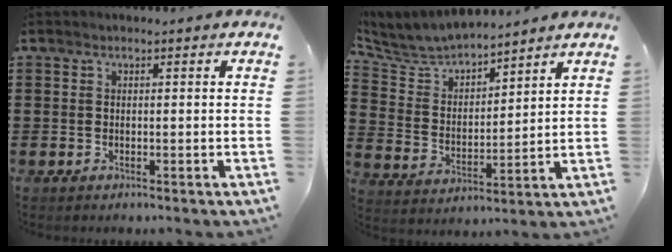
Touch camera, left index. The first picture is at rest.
{"total": 6.0, "force": [5.7, 1.3, 1.2], "torque": [-0.058, -0.034, 0.096]}